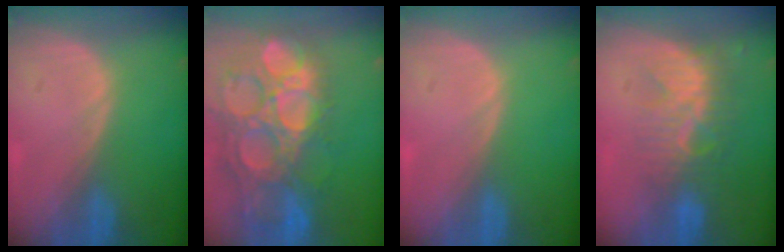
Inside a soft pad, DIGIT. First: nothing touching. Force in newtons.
{"total": 15.7, "press": 13.0, "slide": 8.8}
{"total": 0.0}
{"total": 8.4, "press": 7.5, "slide": 3.9}